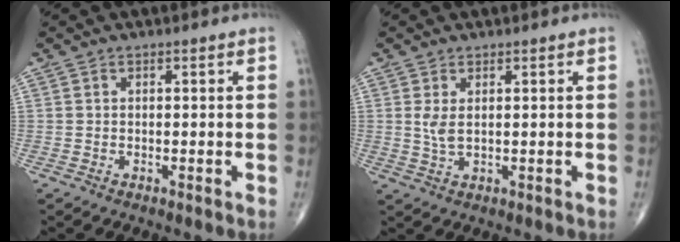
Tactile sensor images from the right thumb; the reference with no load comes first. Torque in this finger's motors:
{"motor_torque": [0.01, 1.18, 0.52, 0.31, 0.00]}